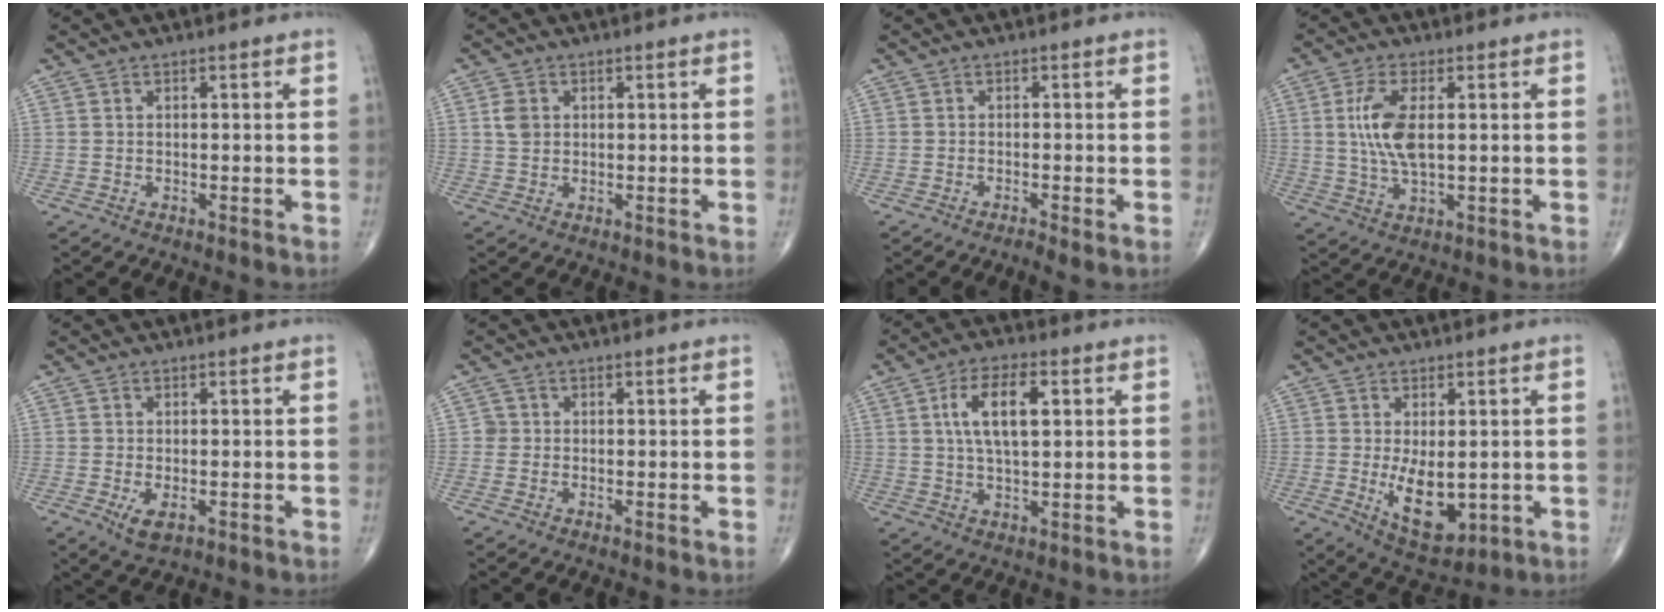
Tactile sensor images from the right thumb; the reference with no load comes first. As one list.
[{"total": 2.9, "force": [0.6, 2.3, 1.6], "torque": [-0.022, 0.001, 0.013]}, {"total": 1.8, "force": [-1.0, 0.1, 1.5], "torque": [-0.035, -0.001, -0.022]}, {"total": 8.8, "force": [1.3, 3.8, 7.9], "torque": [-0.168, -0.005, 0.027]}, {"total": 3.4, "force": [-1.1, 1.7, 2.7], "torque": [-0.046, -0.006, -0.012]}, {"total": 1.3, "force": [0.0, 1.3, 0.1], "torque": [0.007, 0.004, -0.003]}, {"total": 9.6, "force": [2.5, 4.1, 8.3], "torque": [-0.144, 0.000, 0.042]}, {"total": 9.1, "force": [-0.9, 4.7, 7.7], "torque": [-0.102, -0.019, 0.006]}]